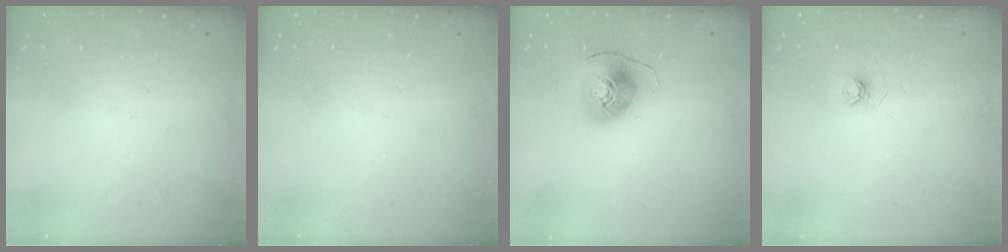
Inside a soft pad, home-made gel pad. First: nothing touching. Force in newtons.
{"total": 0.0}
{"total": 9.2, "press": 9.1, "slide": 1.0}
{"total": 4.7, "press": 4.6, "slide": 0.6}